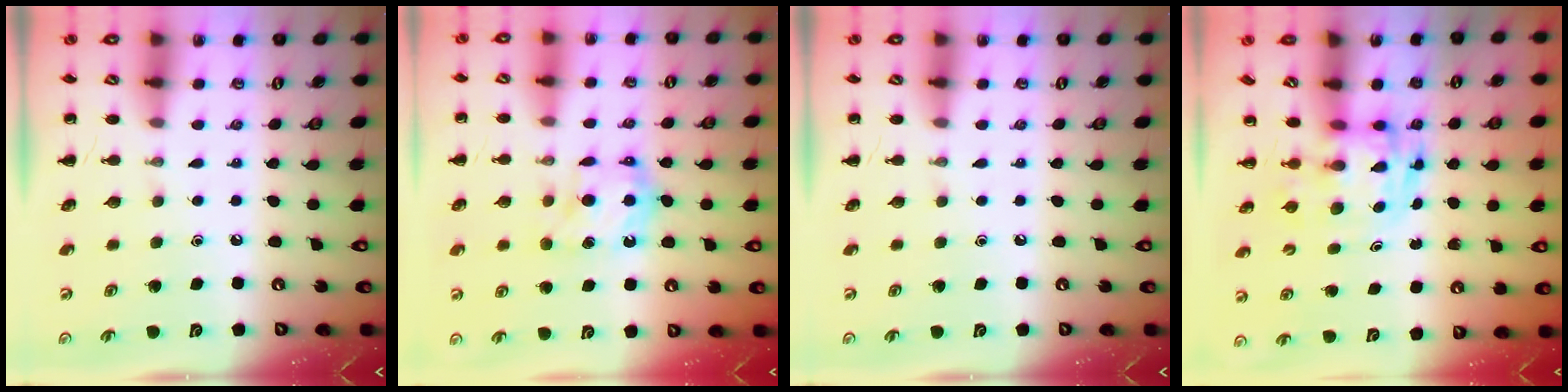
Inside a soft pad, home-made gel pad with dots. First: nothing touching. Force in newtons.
{"total": 8.6, "press": 8.5, "slide": 0.9}
{"total": 0.0}
{"total": 3.5, "press": 3.4, "slide": 0.6}